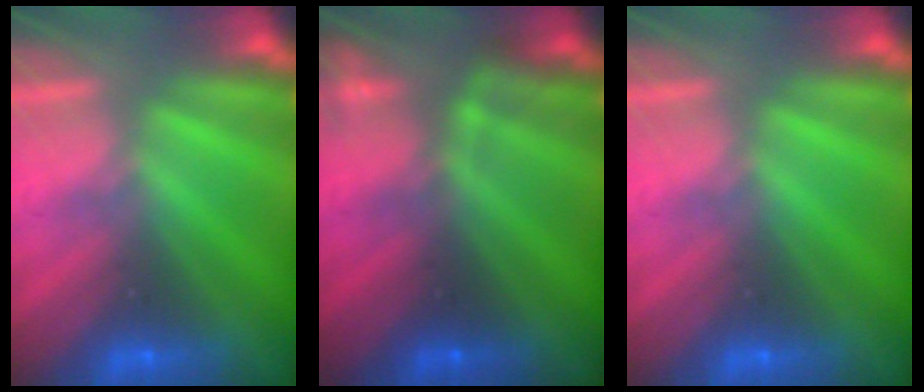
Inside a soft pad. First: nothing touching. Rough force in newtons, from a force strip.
{"total": 2.4}
{"total": 0.0}